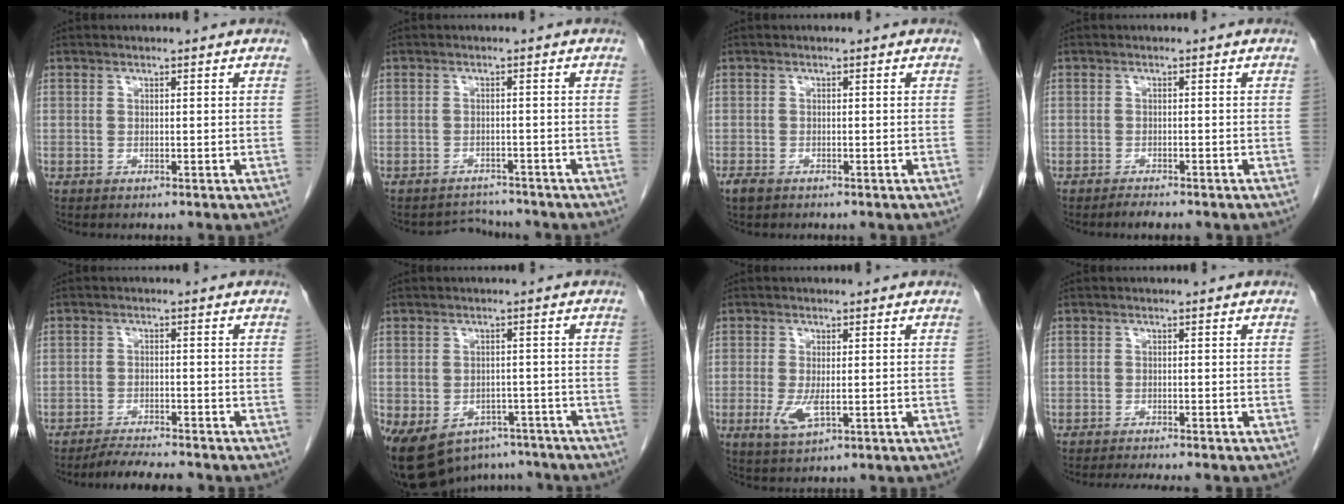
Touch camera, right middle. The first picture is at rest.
{"total": 3.0, "force": [-2.8, 0.5, -1.0], "torque": [0.011, -0.001, -0.041]}
{"total": 1.5, "force": [-1.0, 0.8, 0.8], "torque": [-0.024, -0.002, -0.015]}
{"total": 1.7, "force": [-1.6, 0.2, 0.7], "torque": [-0.020, -0.006, -0.024]}
{"total": 5.8, "force": [-5.4, 0.2, 2.1], "torque": [-0.036, -0.017, -0.088]}
{"total": 17.2, "force": [-11.2, 11.0, 7.0], "torque": [-0.190, 0.000, -0.139]}
{"total": 3.9, "force": [-0.8, 1.3, 3.5], "torque": [-0.077, -0.009, -0.010]}
{"total": 5.2, "force": [-4.7, 0.0, 2.3], "torque": [-0.027, -0.013, -0.070]}